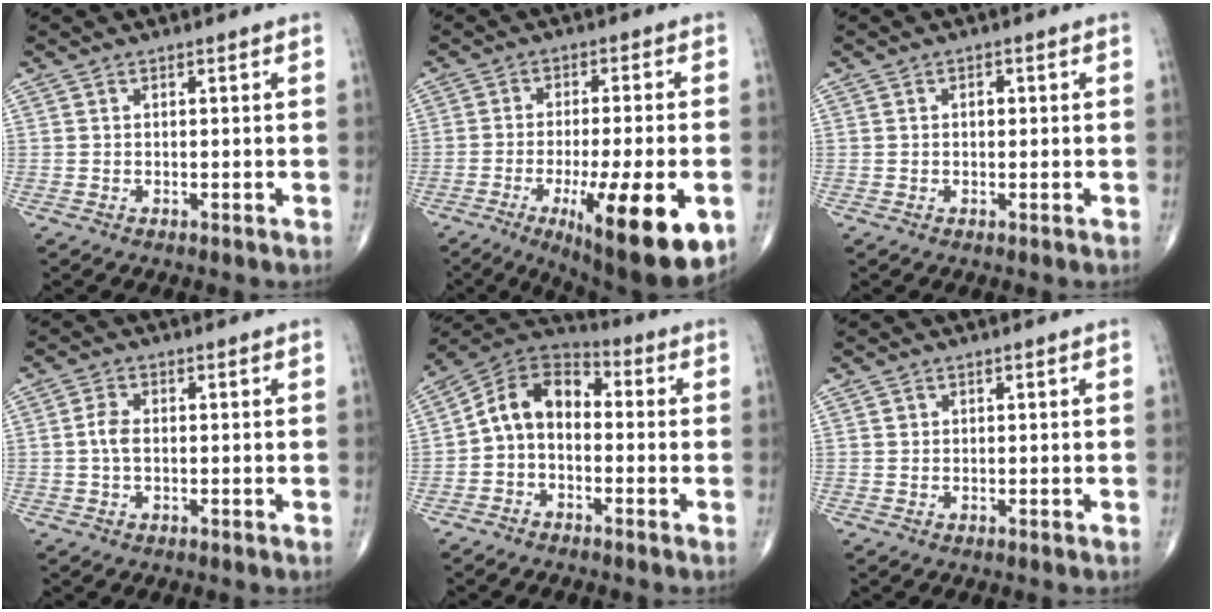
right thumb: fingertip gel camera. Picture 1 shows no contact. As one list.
[{"total": 18.9, "force": [-6.9, 4.5, 17.0], "torque": [-0.229, -0.010, -0.091]}, {"total": 1.2, "force": [0.1, 0.8, 0.9], "torque": [-0.011, 0.002, 0.001]}, {"total": 3.0, "force": [0.0, 1.8, 2.5], "torque": [-0.053, 0.005, -0.004]}, {"total": 9.8, "force": [-1.0, 6.8, 7.0], "torque": [-0.105, 0.046, -0.039]}, {"total": 0.5, "force": [0.2, 0.5, 0.1], "torque": [0.003, 0.001, 0.003]}]